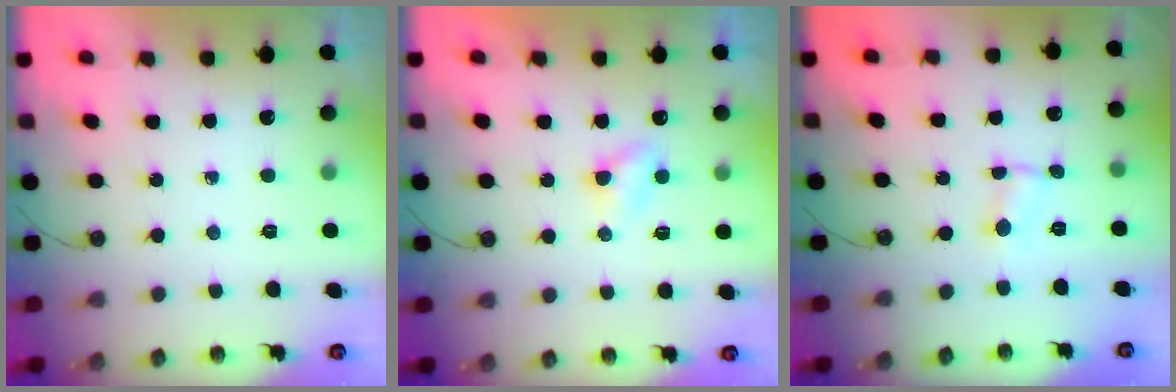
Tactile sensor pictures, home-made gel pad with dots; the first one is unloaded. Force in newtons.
{"total": 4.8, "press": 4.7, "slide": 0.5}
{"total": 1.0, "press": 1.0, "slide": 0.1}